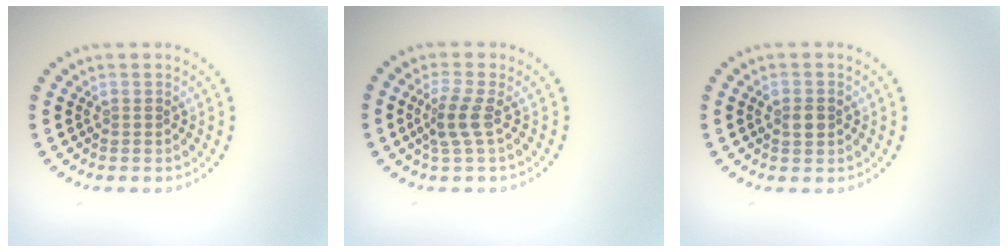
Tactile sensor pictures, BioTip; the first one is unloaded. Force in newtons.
{"total": 2.3, "press": 1.9, "slide": 1.3}
{"total": 2.1, "press": 2.1, "slide": 0.2}